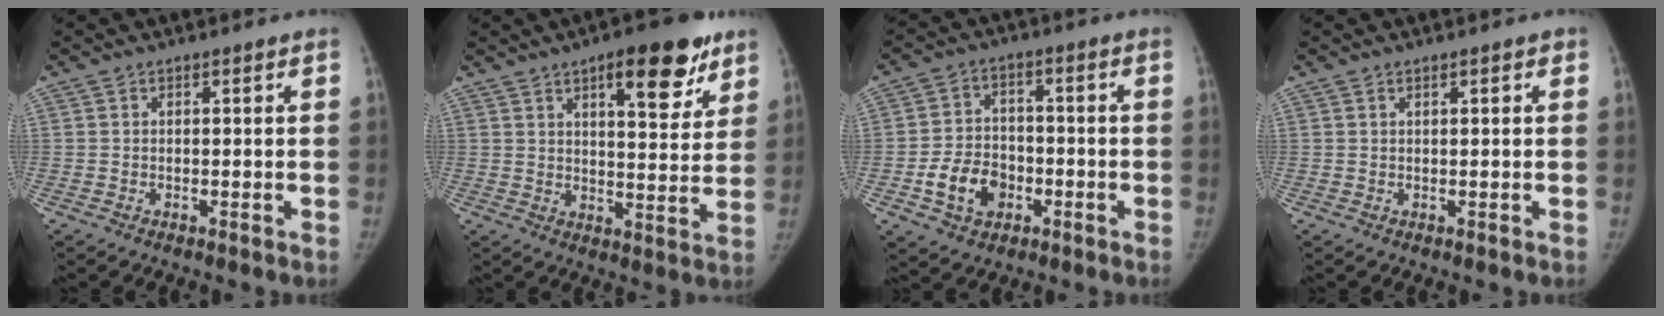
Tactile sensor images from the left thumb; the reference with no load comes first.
{"total": 14.2, "force": [8.2, 5.1, 10.4], "torque": [-0.104, -0.033, 0.113]}
{"total": 9.4, "force": [-3.5, 7.2, 4.9], "torque": [-0.062, 0.020, -0.060]}
{"total": 1.0, "force": [0.6, 0.3, 0.7], "torque": [-0.010, 0.000, 0.007]}